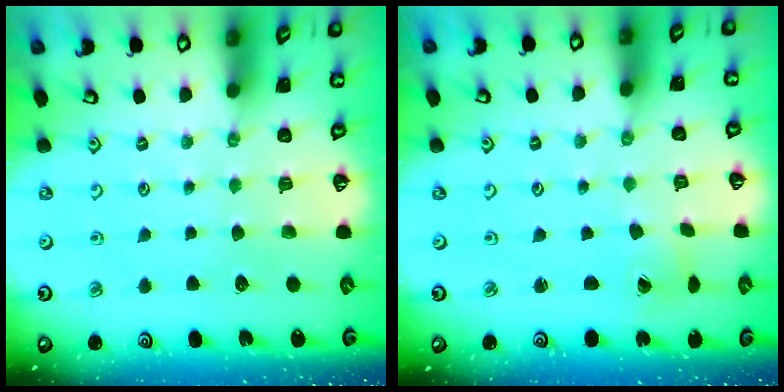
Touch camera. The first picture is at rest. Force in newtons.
{"total": 1.6, "press": 1.5, "slide": 0.3}